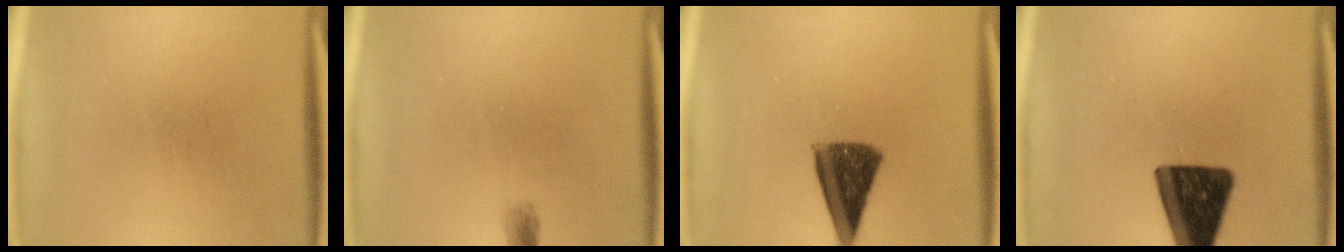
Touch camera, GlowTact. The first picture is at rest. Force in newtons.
{"total": 1.4}
{"total": 10.0}
{"total": 14.9}